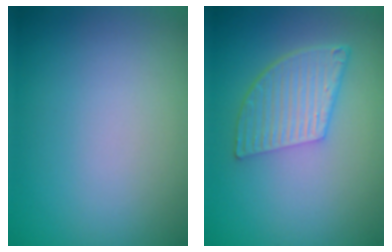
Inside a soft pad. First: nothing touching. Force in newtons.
{"total": 5.1, "press": 3.7, "slide": 3.6}